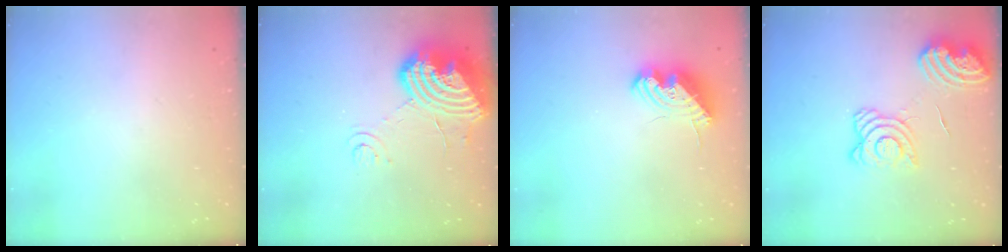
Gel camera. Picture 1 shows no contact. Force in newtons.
{"total": 18.8, "press": 18.6, "slide": 2.6}
{"total": 11.9, "press": 11.8, "slide": 0.9}
{"total": 14.7, "press": 14.6, "slide": 1.3}